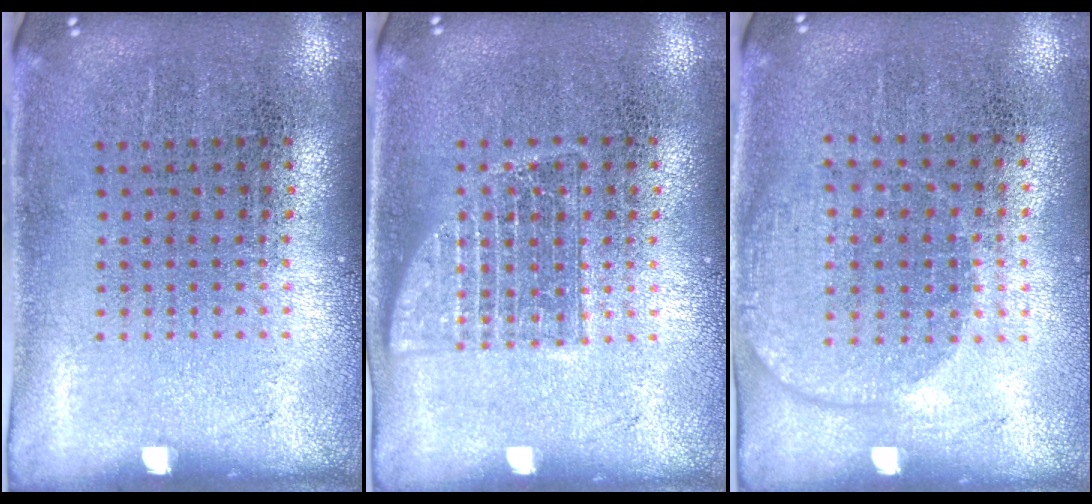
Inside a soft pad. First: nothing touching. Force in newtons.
{"total": 1.0, "press": 1.0, "slide": 0.3}
{"total": 1.4, "press": 1.2, "slide": 0.6}